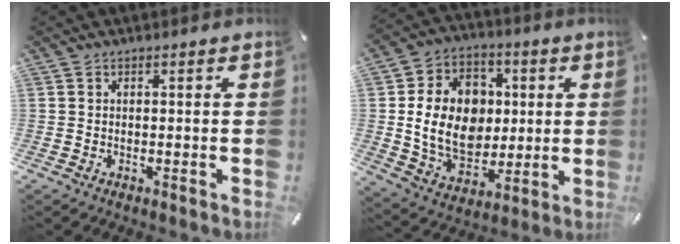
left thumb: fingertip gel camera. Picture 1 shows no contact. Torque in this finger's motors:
{"motor_torque": [2.54, 2.47, 1.12, 0.65, 0.20]}